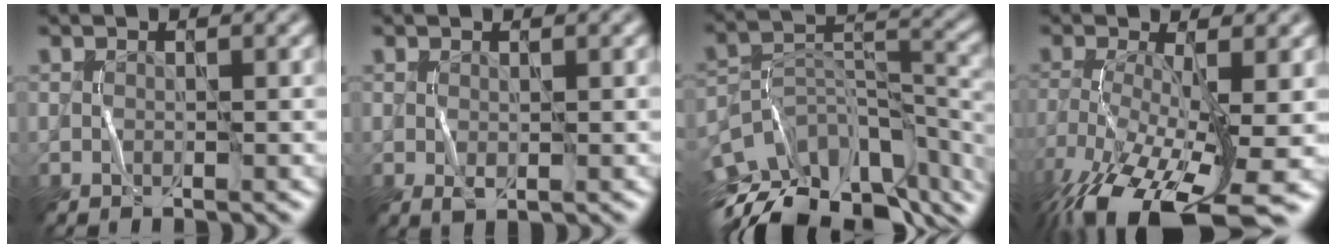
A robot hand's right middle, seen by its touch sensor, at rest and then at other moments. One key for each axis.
{"total": 0.9, "fx": -0.1, "fy": 0.5, "fz": 0.8, "tx": -0.014, "ty": -0.004, "tz": 0.001}
{"total": 12.9, "fx": -8.9, "fy": 5.7, "fz": 7.4, "tx": -0.151, "ty": 0.008, "tz": -0.136}
{"total": 12.4, "fx": -6.3, "fy": 4.1, "fz": 9.9, "tx": -0.198, "ty": -0.025, "tz": -0.109}